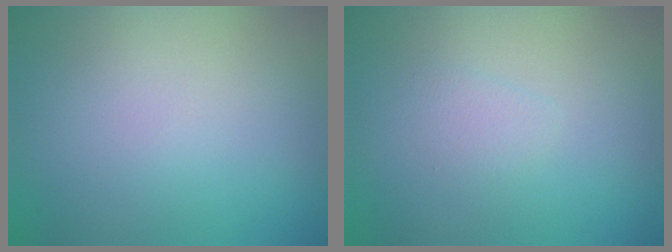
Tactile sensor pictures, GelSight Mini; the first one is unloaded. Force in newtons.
{"total": 0.9, "press": 0.9, "slide": 0.0}